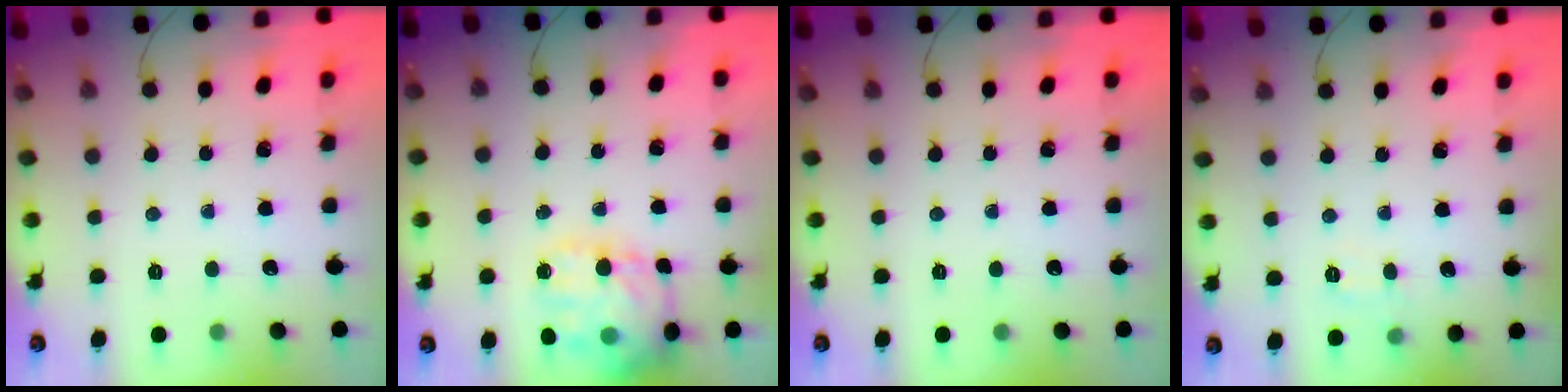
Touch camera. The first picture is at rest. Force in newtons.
{"total": 19.6, "press": 19.4, "slide": 2.4}
{"total": 0.0}
{"total": 6.0, "press": 5.8, "slide": 1.3}